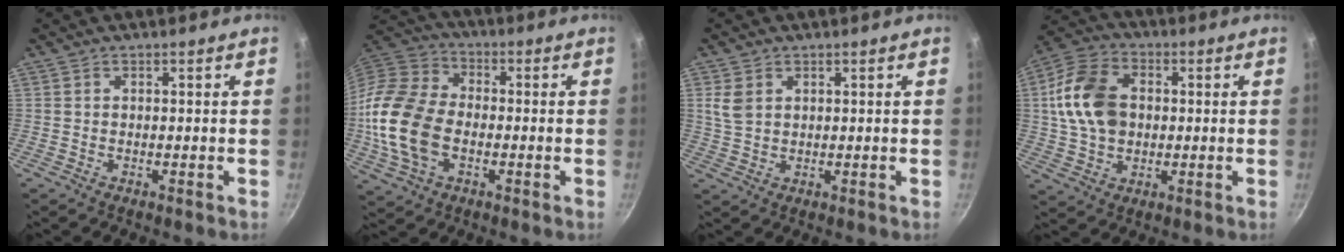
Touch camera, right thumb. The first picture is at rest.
{"total": 18.3, "force": [-2.9, 12.2, 13.3], "torque": [-0.261, 0.026, -0.065]}
{"total": 4.1, "force": [1.6, 2.9, 2.5], "torque": [-0.046, -0.001, 0.035]}
{"total": 14.3, "force": [1.5, 10.3, 9.7], "torque": [-0.163, 0.014, 0.019]}